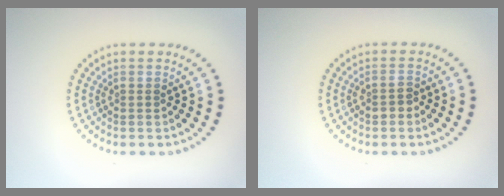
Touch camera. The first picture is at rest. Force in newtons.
{"total": 1.3, "press": 1.3, "slide": 0.3}